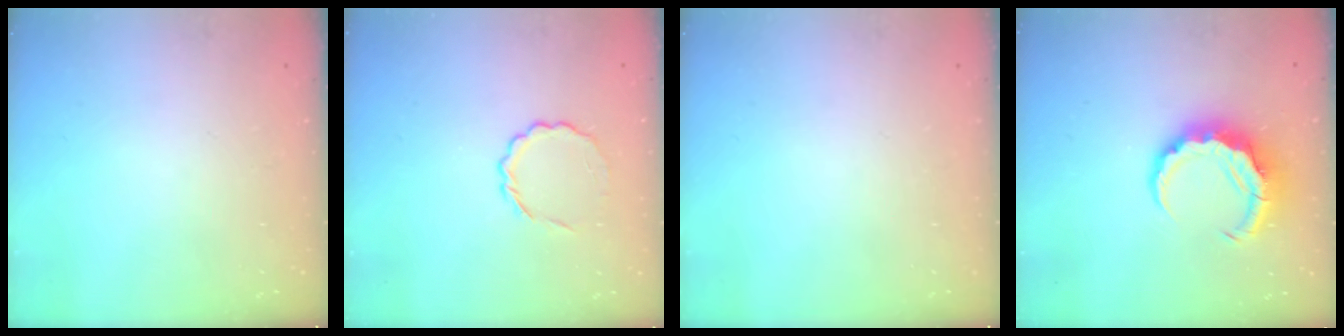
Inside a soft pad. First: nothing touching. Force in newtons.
{"total": 5.8, "press": 5.5, "slide": 1.9}
{"total": 0.0}
{"total": 8.7, "press": 8.6, "slide": 1.4}